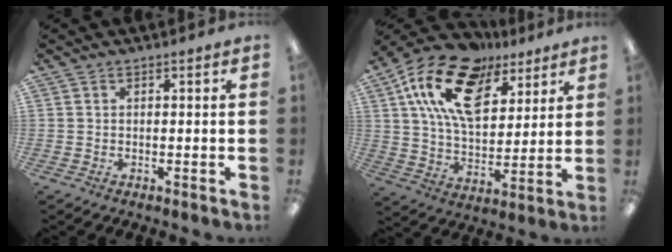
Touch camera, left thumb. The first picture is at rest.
{"total": 19.8, "force": [10.8, 10.7, 12.6], "torque": [-0.233, -0.042, 0.193]}